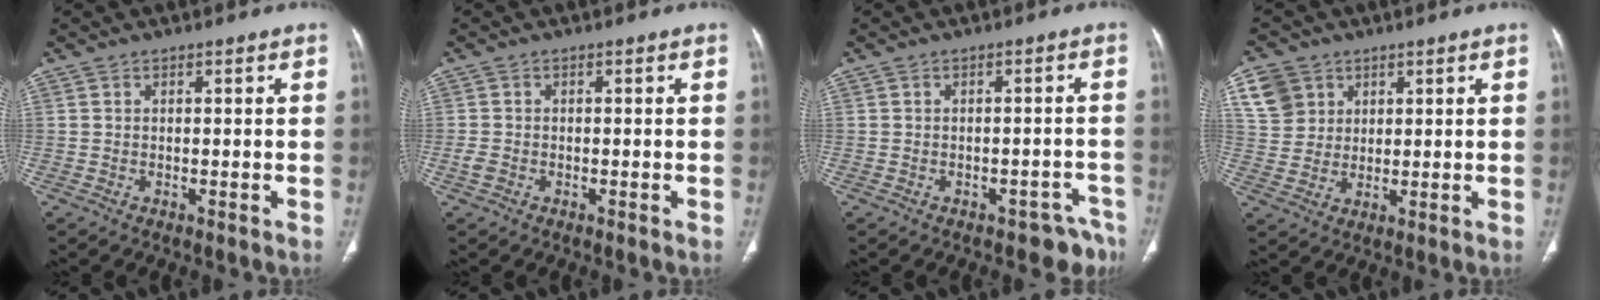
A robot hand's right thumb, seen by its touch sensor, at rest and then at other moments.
{"total": 1.7, "force": [-0.8, 1.1, 1.1], "torque": [-0.023, 0.000, -0.017]}
{"total": 5.8, "force": [-4.4, 3.2, 1.9], "torque": [0.002, 0.034, -0.053]}
{"total": 7.8, "force": [3.6, 6.5, 2.3], "torque": [-0.018, -0.005, 0.074]}